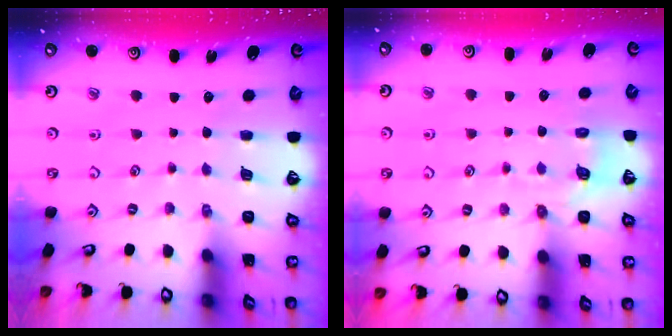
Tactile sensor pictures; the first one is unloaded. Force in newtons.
{"total": 5.6, "press": 5.3, "slide": 2.0}